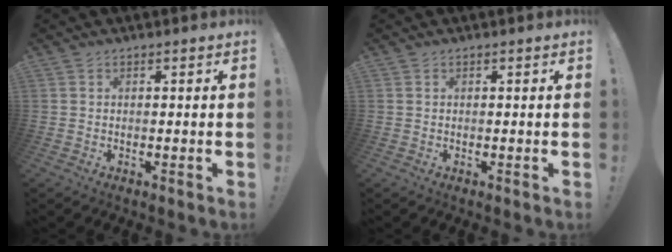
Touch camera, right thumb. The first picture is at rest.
{"total": 0.0}